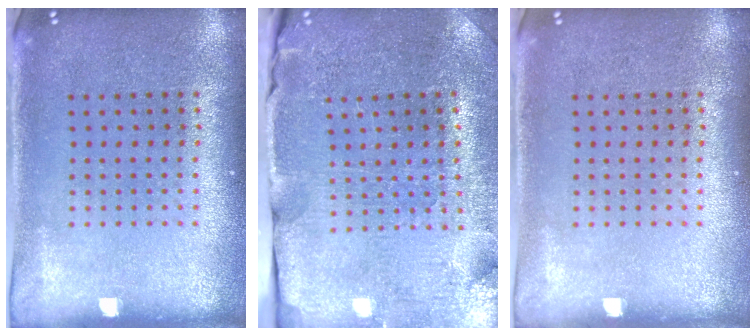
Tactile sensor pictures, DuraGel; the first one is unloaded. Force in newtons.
{"total": 3.6, "press": 3.6, "slide": 0.4}
{"total": 0.0}